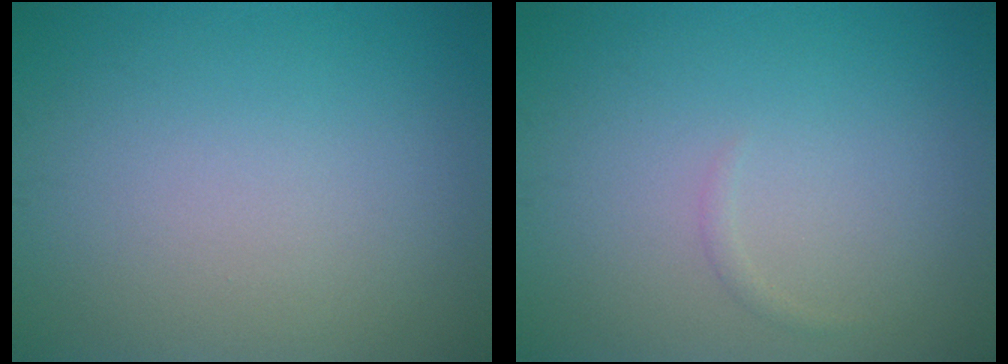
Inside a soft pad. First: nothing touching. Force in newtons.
{"total": 0.5, "press": 0.5, "slide": 0.0}